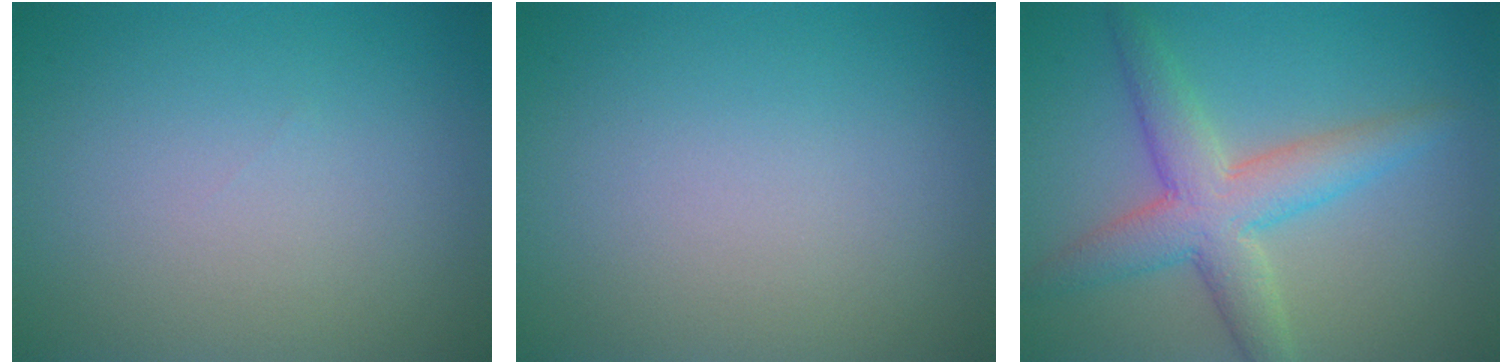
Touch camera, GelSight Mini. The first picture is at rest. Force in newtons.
{"total": 0.0}
{"total": 5.4, "press": 5.4, "slide": 0.2}